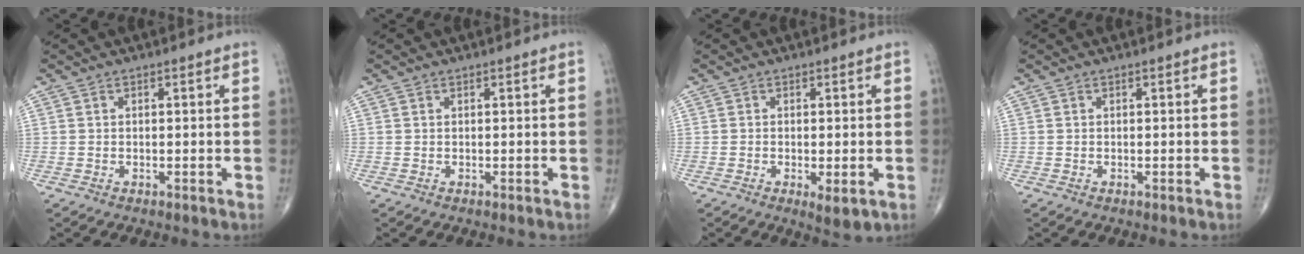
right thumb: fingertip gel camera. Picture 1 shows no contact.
{"total": 0.0}
{"total": 3.5, "force": [-1.1, 1.1, 3.2], "torque": [-0.051, -0.012, -0.015]}
{"total": 0.0}